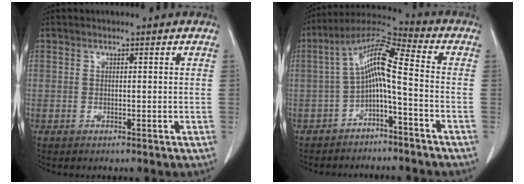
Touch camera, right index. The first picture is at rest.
{"total": 8.8, "force": [-1.7, 1.2, 8.5], "torque": [-0.157, 0.041, -0.033]}